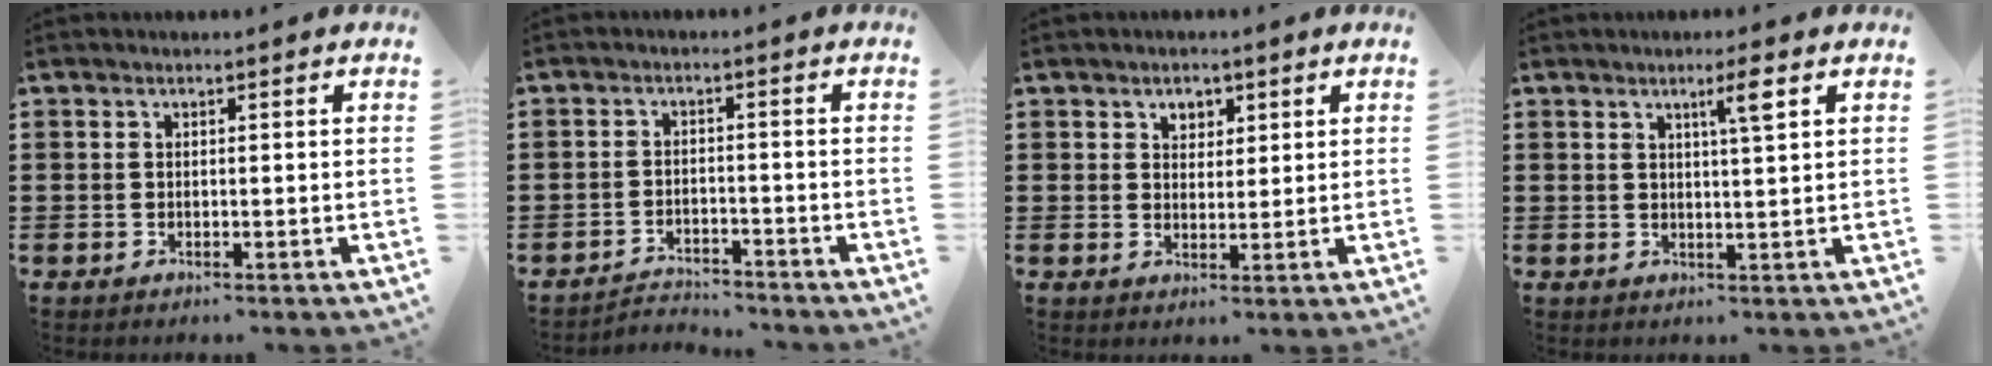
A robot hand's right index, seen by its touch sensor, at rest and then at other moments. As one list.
[{"total": 2.8, "force": [-2.8, 0.3, -0.1], "torque": [-0.008, -0.002, -0.061]}, {"total": 2.5, "force": [1.5, 1.9, 0.8], "torque": [-0.017, 0.006, 0.023]}, {"total": 3.3, "force": [1.7, -0.1, 2.8], "torque": [-0.045, -0.009, 0.024]}]